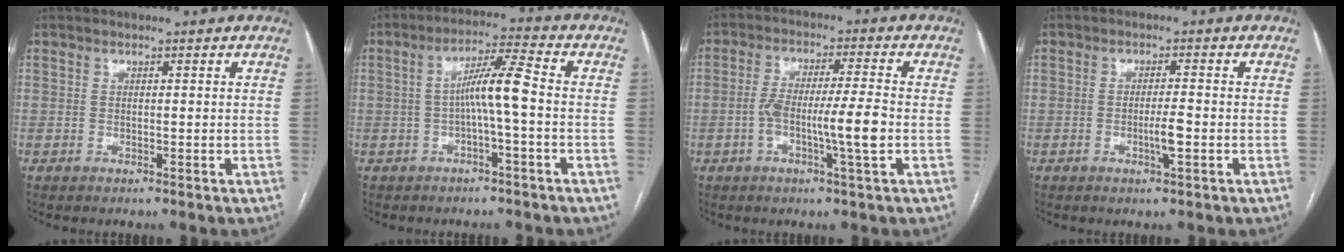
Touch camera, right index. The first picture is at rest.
{"total": 6.4, "force": [-0.8, -0.1, 6.4], "torque": [-0.116, 0.020, -0.014]}
{"total": 8.2, "force": [-2.0, -0.3, 8.0], "torque": [-0.148, 0.005, -0.037]}
{"total": 2.9, "force": [-0.9, -0.2, 2.7], "torque": [-0.051, -0.004, -0.015]}